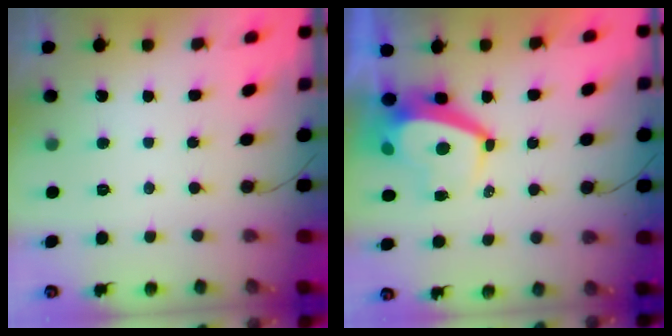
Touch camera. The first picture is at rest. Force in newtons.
{"total": 6.1, "press": 6.1, "slide": 0.7}